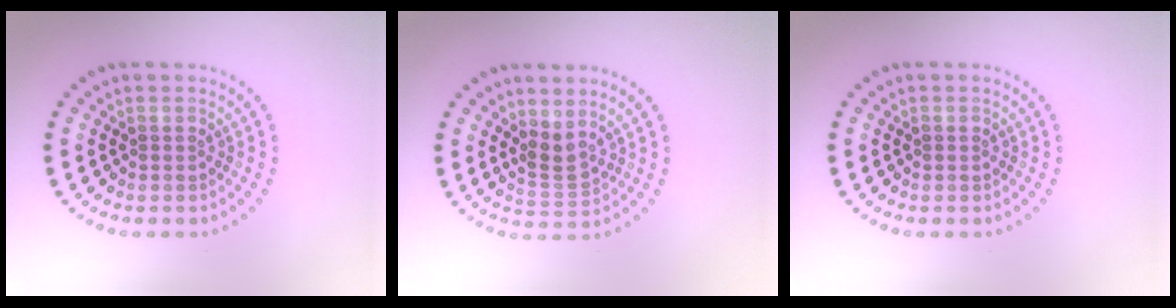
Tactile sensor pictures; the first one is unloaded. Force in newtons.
{"total": 2.2, "press": 1.5, "slide": 1.6}
{"total": 0.6, "press": 0.6, "slide": 0.1}